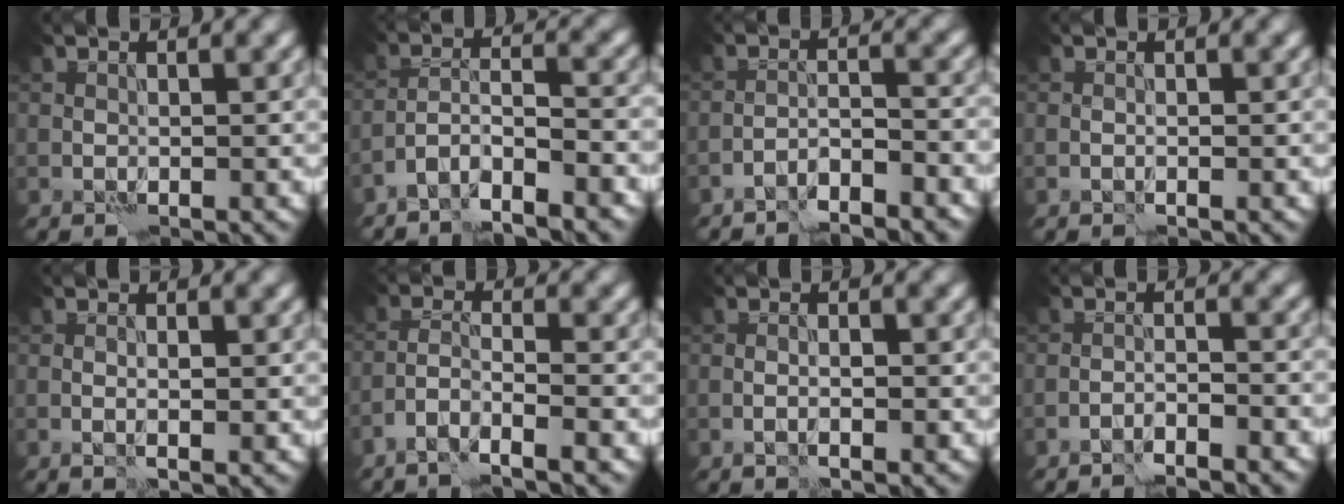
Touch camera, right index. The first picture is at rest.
{"total": 4.7, "force": [-3.7, 0.8, 2.8], "torque": [-0.043, 0.005, -0.070]}
{"total": 3.4, "force": [-2.9, 0.3, 1.6], "torque": [-0.024, 0.007, -0.053]}
{"total": 0.0}
{"total": 1.3, "force": [0.1, 0.3, 1.3], "torque": [-0.018, -0.002, 0.004]}
{"total": 3.1, "force": [-2.3, 0.2, 2.1], "torque": [-0.038, 0.003, -0.050]}
{"total": 1.5, "force": [-0.5, 0.4, 1.4], "torque": [-0.005, 0.008, -0.008]}
{"total": 2.2, "force": [-2.0, -0.2, 0.9], "torque": [-0.014, 0.006, -0.036]}